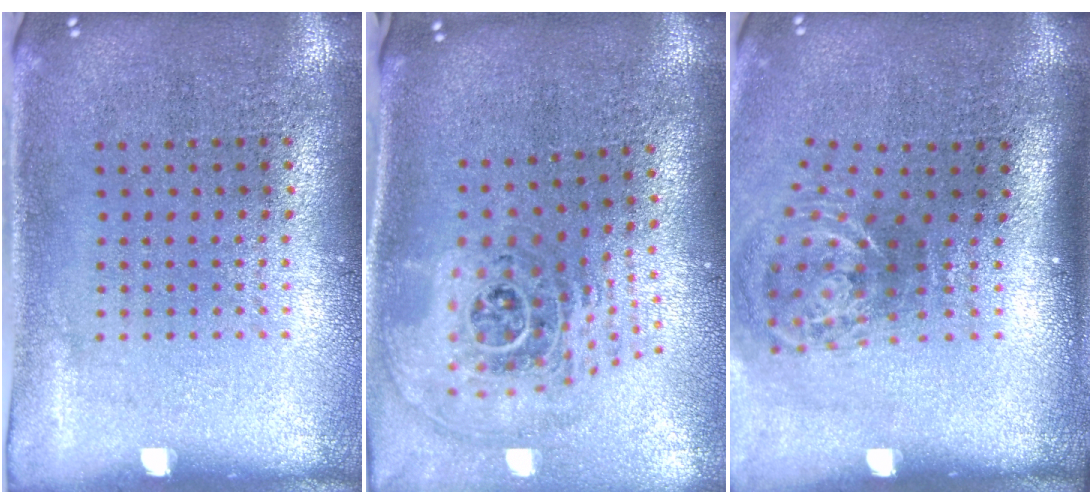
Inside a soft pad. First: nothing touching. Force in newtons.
{"total": 2.4, "press": 1.6, "slide": 1.7}
{"total": 2.2, "press": 1.3, "slide": 1.8}